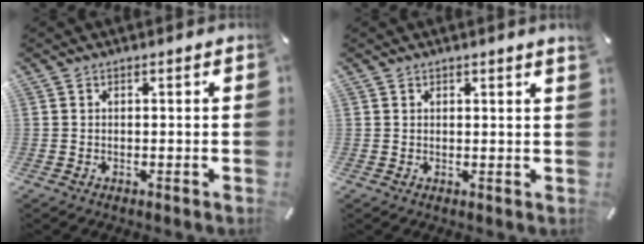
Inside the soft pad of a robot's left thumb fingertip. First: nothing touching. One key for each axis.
{"total": 1.1, "fx": 1.0, "fy": -0.1, "fz": 0.4, "tx": -0.007, "ty": -0.003, "tz": 0.018}